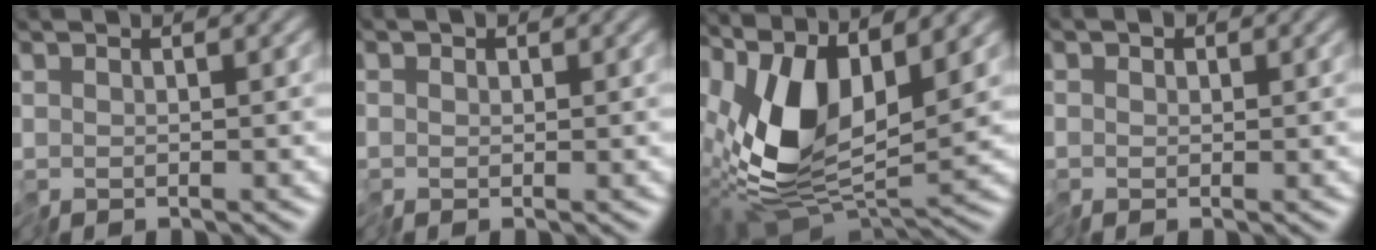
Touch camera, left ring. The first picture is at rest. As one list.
[{"total": 0.5, "force": [-0.1, 0.5, 0.0], "torque": [0.000, 0.002, -0.005]}, {"total": 10.5, "force": [0.9, 5.0, 9.2], "torque": [-0.198, -0.008, 0.011]}, {"total": 0.8, "force": [-0.2, 0.7, 0.2], "torque": [0.000, 0.002, -0.006]}]